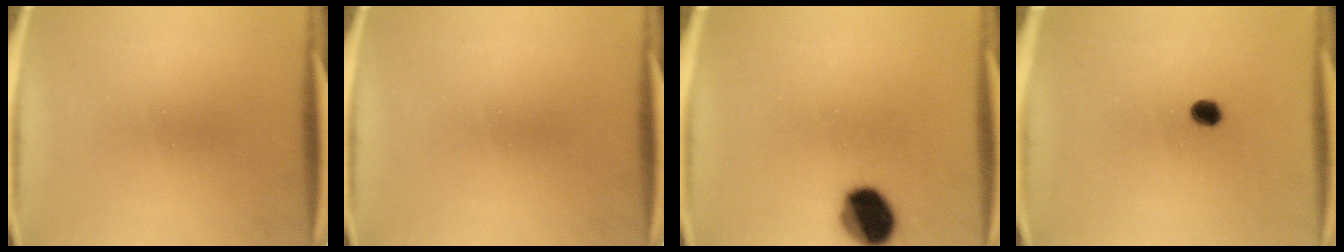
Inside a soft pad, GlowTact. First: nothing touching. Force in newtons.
{"total": 0.0}
{"total": 12.1}
{"total": 2.7}